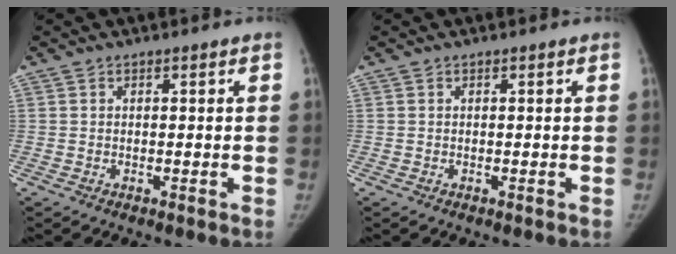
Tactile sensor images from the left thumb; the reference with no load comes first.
{"total": 0.0}